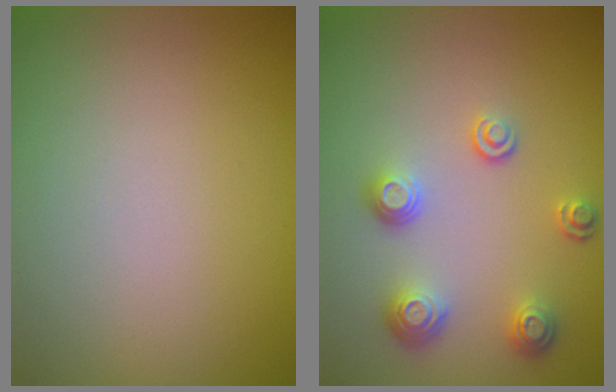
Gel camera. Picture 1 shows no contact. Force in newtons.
{"total": 3.3, "press": 2.6, "slide": 2.0}